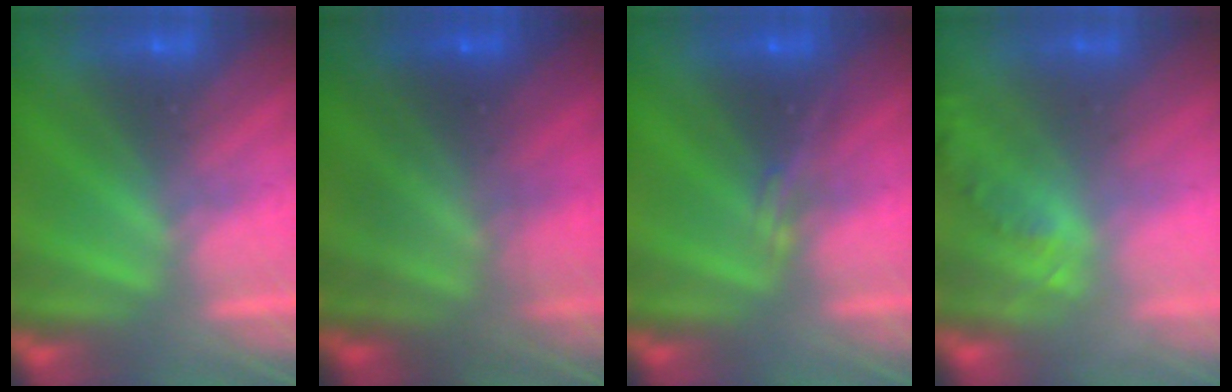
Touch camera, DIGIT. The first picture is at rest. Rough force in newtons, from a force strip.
{"total": 7.7}
{"total": 2.3}
{"total": 1.8}